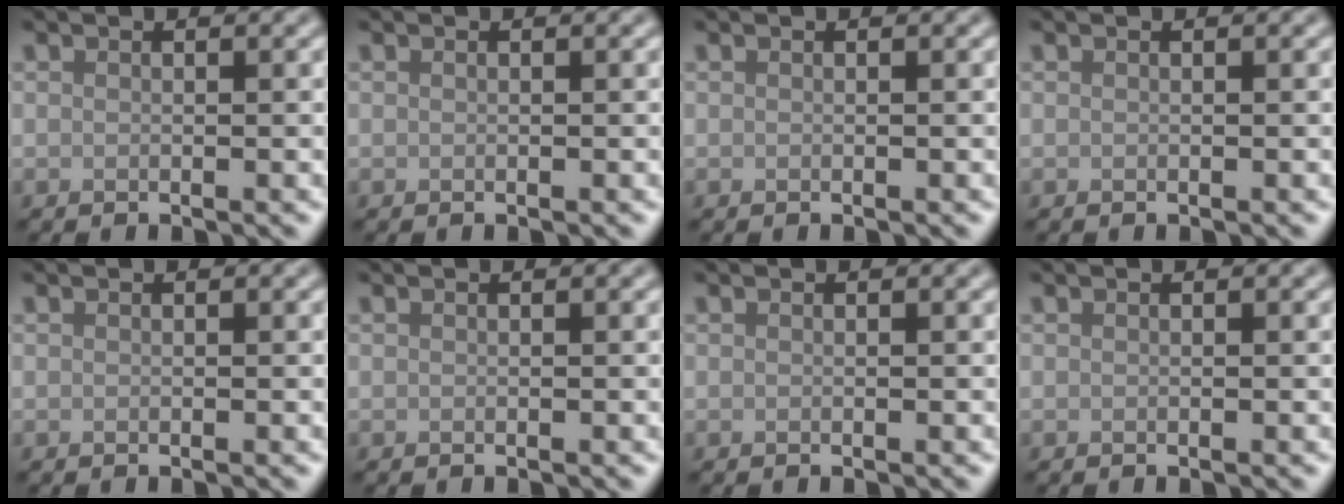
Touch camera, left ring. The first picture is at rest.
{"total": 0.0}
{"total": 0.0}
{"total": 0.0}
{"total": 0.0}
{"total": 0.0}
{"total": 0.0}
{"total": 0.0}